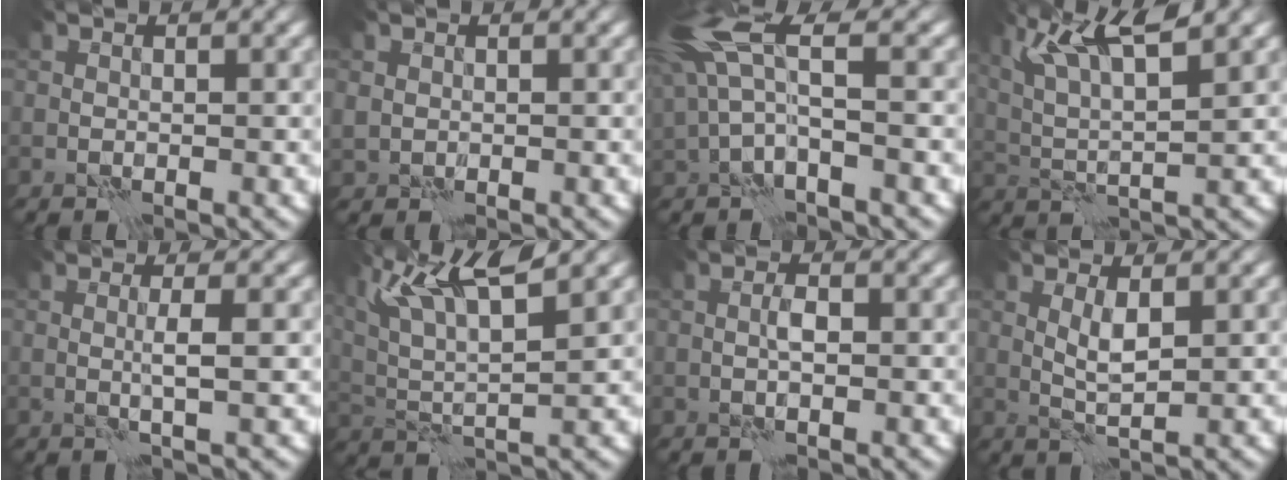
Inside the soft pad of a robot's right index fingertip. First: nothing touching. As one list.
[{"total": 1.0, "force": [0.4, 0.9, 0.1], "torque": [-0.004, 0.002, 0.011]}, {"total": 6.1, "force": [1.8, 2.5, 5.2], "torque": [-0.128, 0.012, 0.030]}, {"total": 6.7, "force": [3.8, 1.4, 5.4], "torque": [-0.107, 0.009, 0.079]}, {"total": 1.9, "force": [0.1, 0.2, 1.9], "torque": [-0.035, 0.003, -0.001]}, {"total": 7.9, "force": [4.5, 1.8, 6.2], "torque": [-0.127, 0.012, 0.090]}, {"total": 1.3, "force": [-0.2, 0.4, 1.2], "torque": [-0.023, 0.007, -0.004]}, {"total": 2.1, "force": [0.6, 0.5, 1.9], "torque": [-0.044, 0.002, 0.014]}]